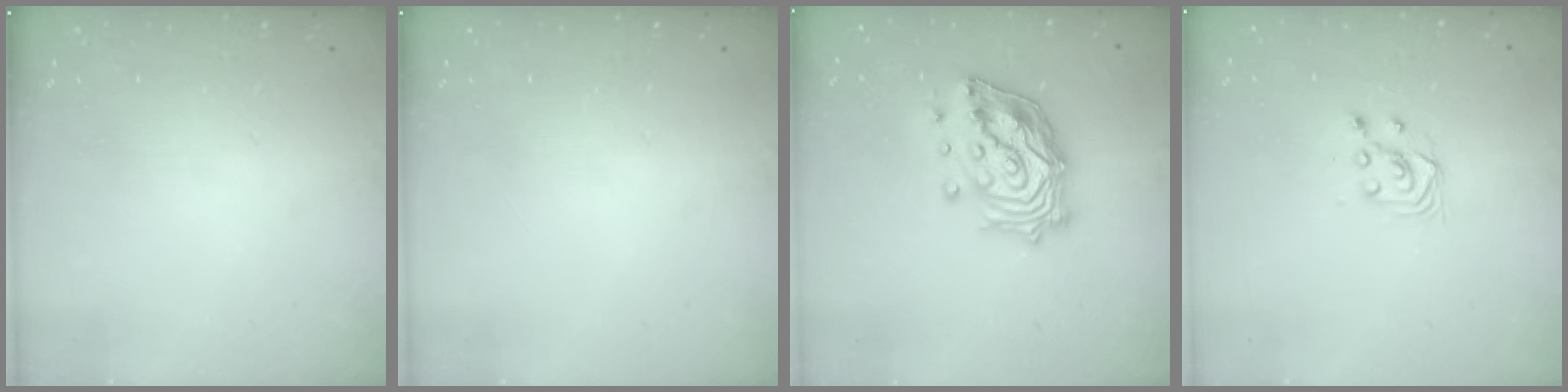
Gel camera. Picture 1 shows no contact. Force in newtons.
{"total": 0.0}
{"total": 18.1, "press": 17.9, "slide": 2.7}
{"total": 2.9, "press": 2.7, "slide": 1.0}